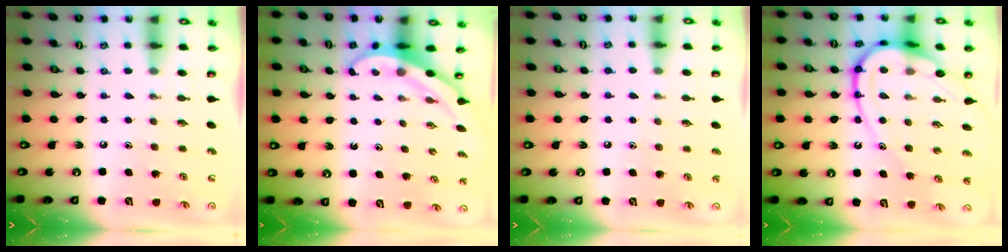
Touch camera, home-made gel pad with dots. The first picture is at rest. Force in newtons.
{"total": 3.4, "press": 3.4, "slide": 0.1}
{"total": 3.8, "press": 3.8, "slide": 0.4}
{"total": 18.4, "press": 18.3, "slide": 1.8}